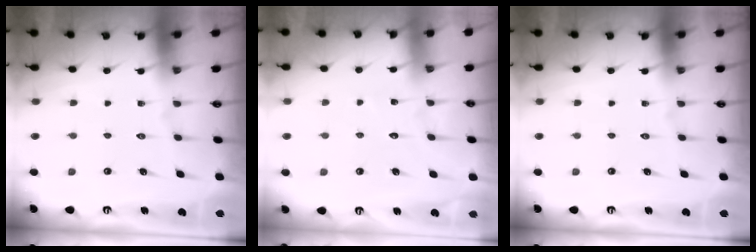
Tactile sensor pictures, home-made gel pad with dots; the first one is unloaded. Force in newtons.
{"total": 4.0, "press": 4.0, "slide": 0.4}
{"total": 0.0}